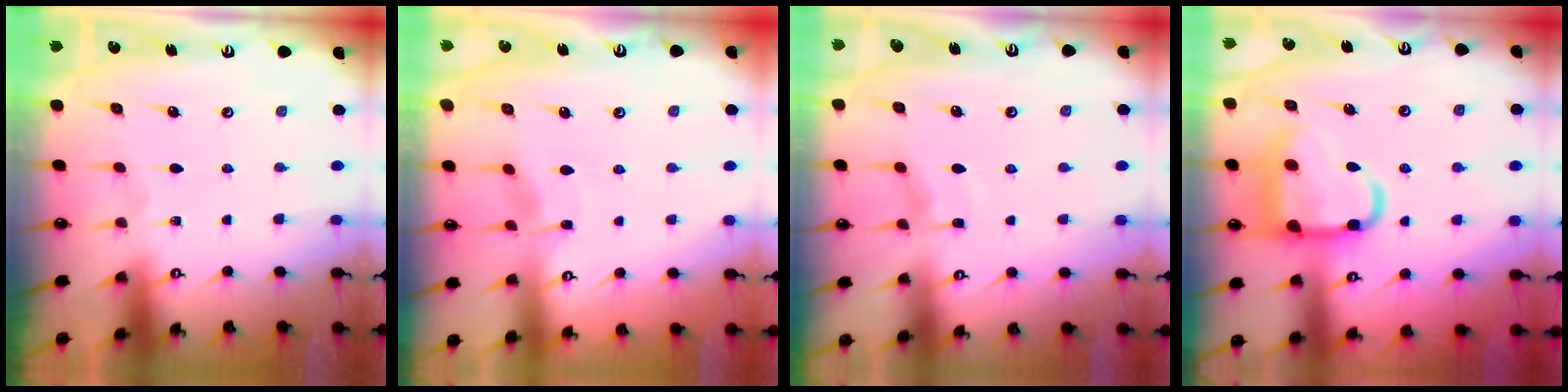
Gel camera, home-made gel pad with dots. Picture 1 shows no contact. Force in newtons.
{"total": 3.3, "press": 3.3, "slide": 0.4}
{"total": 3.8, "press": 3.8, "slide": 0.5}
{"total": 14.7, "press": 14.7, "slide": 1.5}